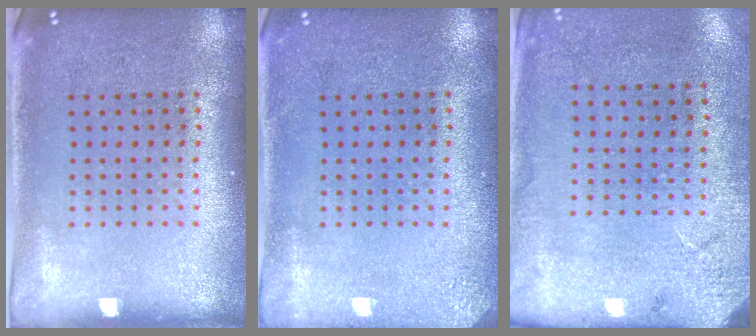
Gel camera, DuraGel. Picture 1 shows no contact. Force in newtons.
{"total": 1.9, "press": 1.9, "slide": 0.2}
{"total": 2.6, "press": 2.2, "slide": 1.3}